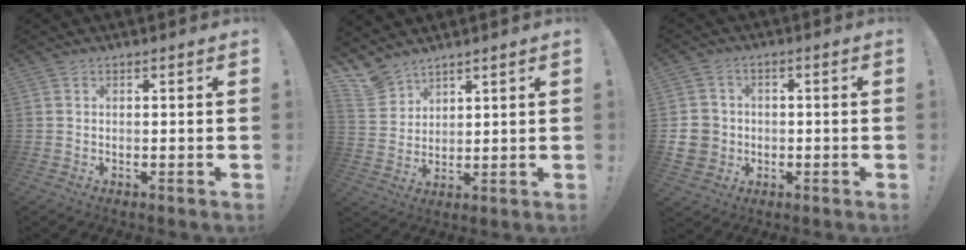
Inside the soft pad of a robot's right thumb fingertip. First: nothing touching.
{"total": 6.7, "force": [5.7, 3.4, 1.0], "torque": [-0.027, -0.044, 0.113]}
{"total": 8.5, "force": [-0.9, 7.8, 3.3], "torque": [-0.063, 0.014, -0.013]}